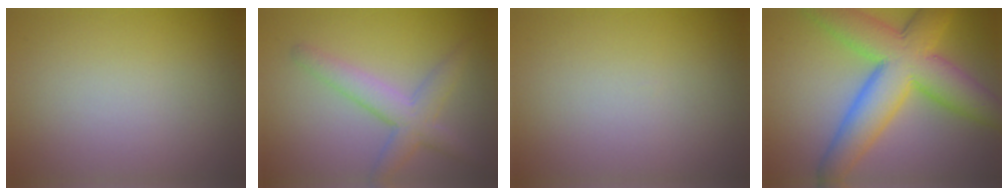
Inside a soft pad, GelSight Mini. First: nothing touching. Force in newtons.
{"total": 3.9, "press": 3.9, "slide": 0.2}
{"total": 0.0}
{"total": 10.6, "press": 10.6, "slide": 0.2}